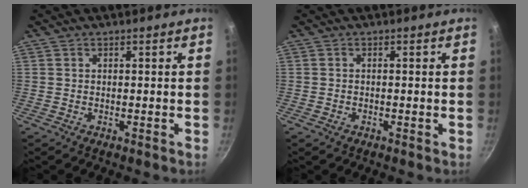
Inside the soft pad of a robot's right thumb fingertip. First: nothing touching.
{"total": 0.8, "force": [-0.4, 0.5, 0.5], "torque": [-0.008, 0.002, -0.009]}